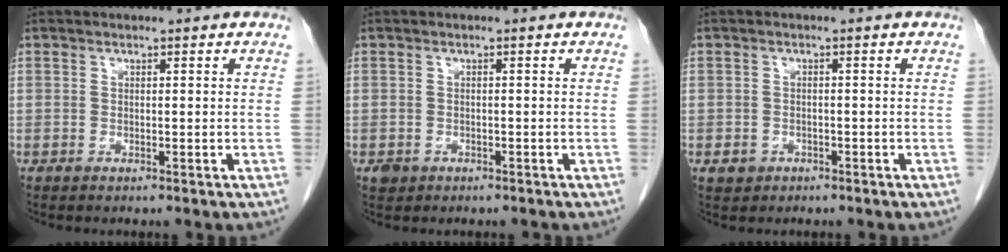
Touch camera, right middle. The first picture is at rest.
{"total": 1.5, "force": [-0.9, 1.2, 0.4], "torque": [-0.012, 0.003, -0.009]}
{"total": 2.1, "force": [-1.1, 1.7, 0.4], "torque": [-0.008, 0.006, -0.011]}